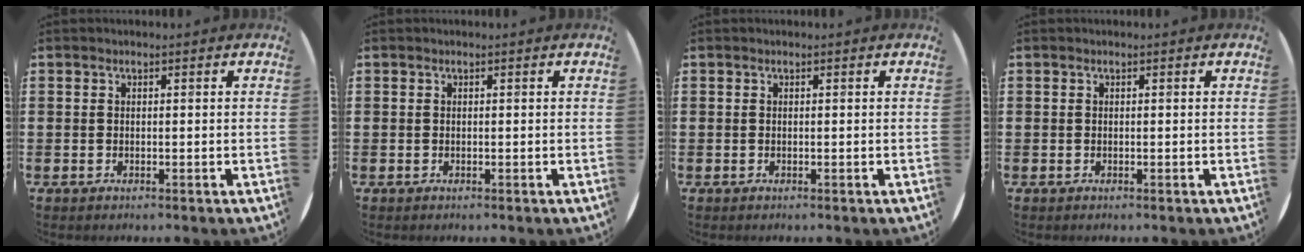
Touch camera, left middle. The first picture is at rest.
{"total": 0.0}
{"total": 0.0}
{"total": 0.0}